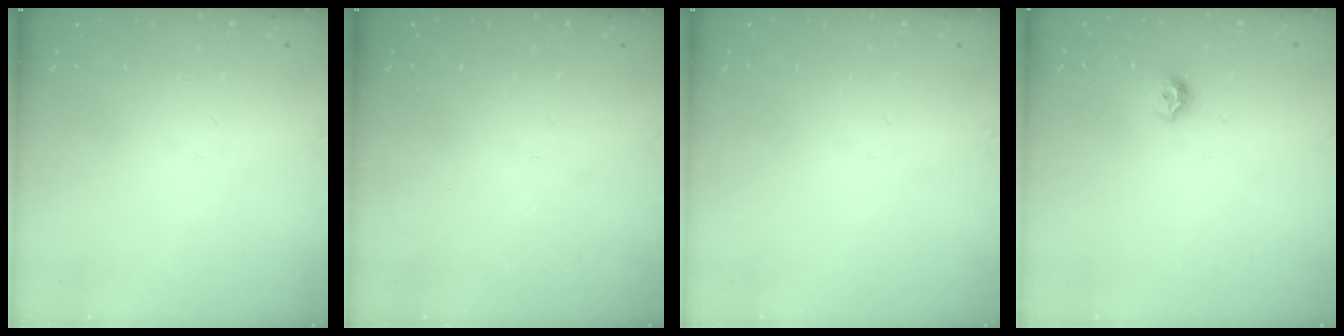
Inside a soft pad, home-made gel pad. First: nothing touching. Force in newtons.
{"total": 0.0}
{"total": 0.0}
{"total": 6.8, "press": 6.7, "slide": 1.0}